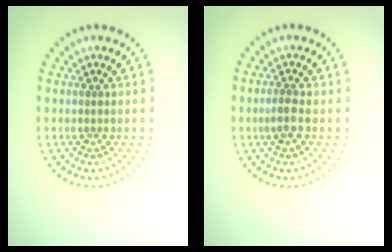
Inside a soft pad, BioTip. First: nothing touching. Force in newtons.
{"total": 1.4, "press": 1.3, "slide": 0.5}